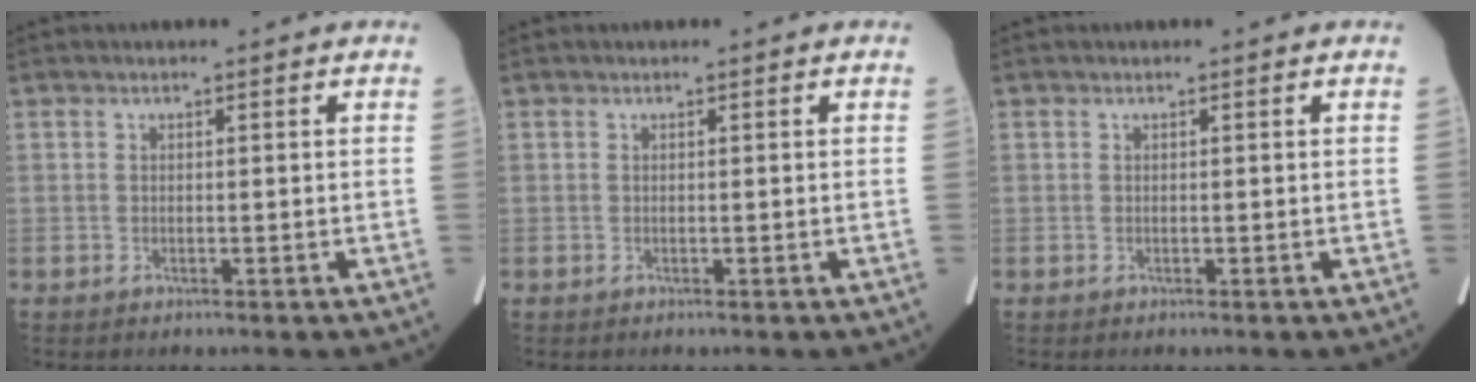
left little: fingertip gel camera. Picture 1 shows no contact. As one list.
[{"total": 0.0}, {"total": 0.0}]